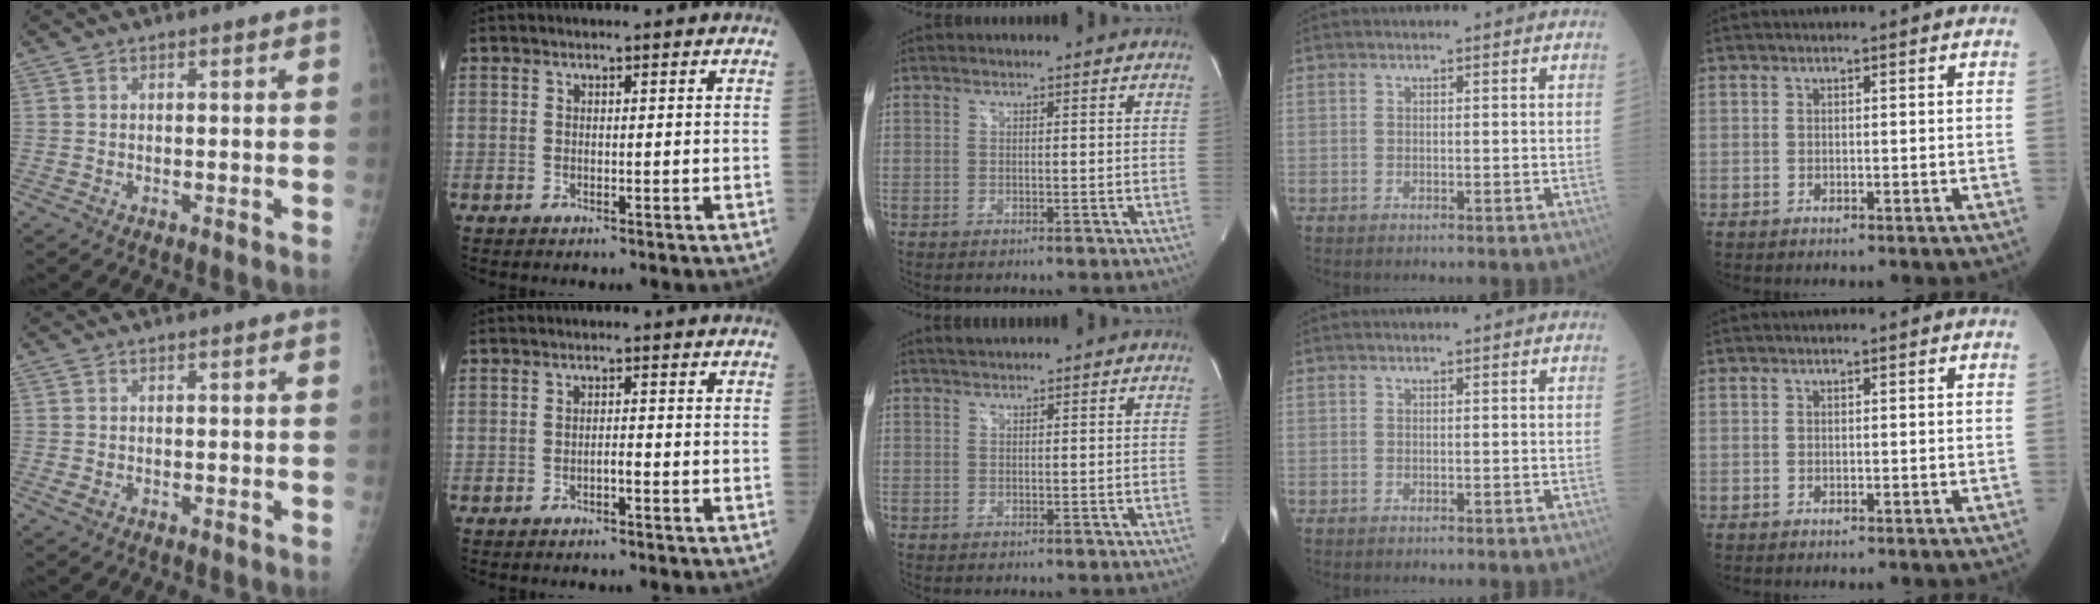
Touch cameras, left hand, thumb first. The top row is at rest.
{"thumb": {"total": 1.2, "force": [0.1, 0.7, 1.0], "torque": [-0.017, 0.003, 0.007]}, "index": {"total": 0.9, "force": [-0.5, 0.1, 0.7], "torque": [-0.011, 0.002, -0.010]}, "middle": {"total": 1.1, "force": [1.0, 0.2, 0.3], "torque": [-0.013, 0.010, 0.021]}}